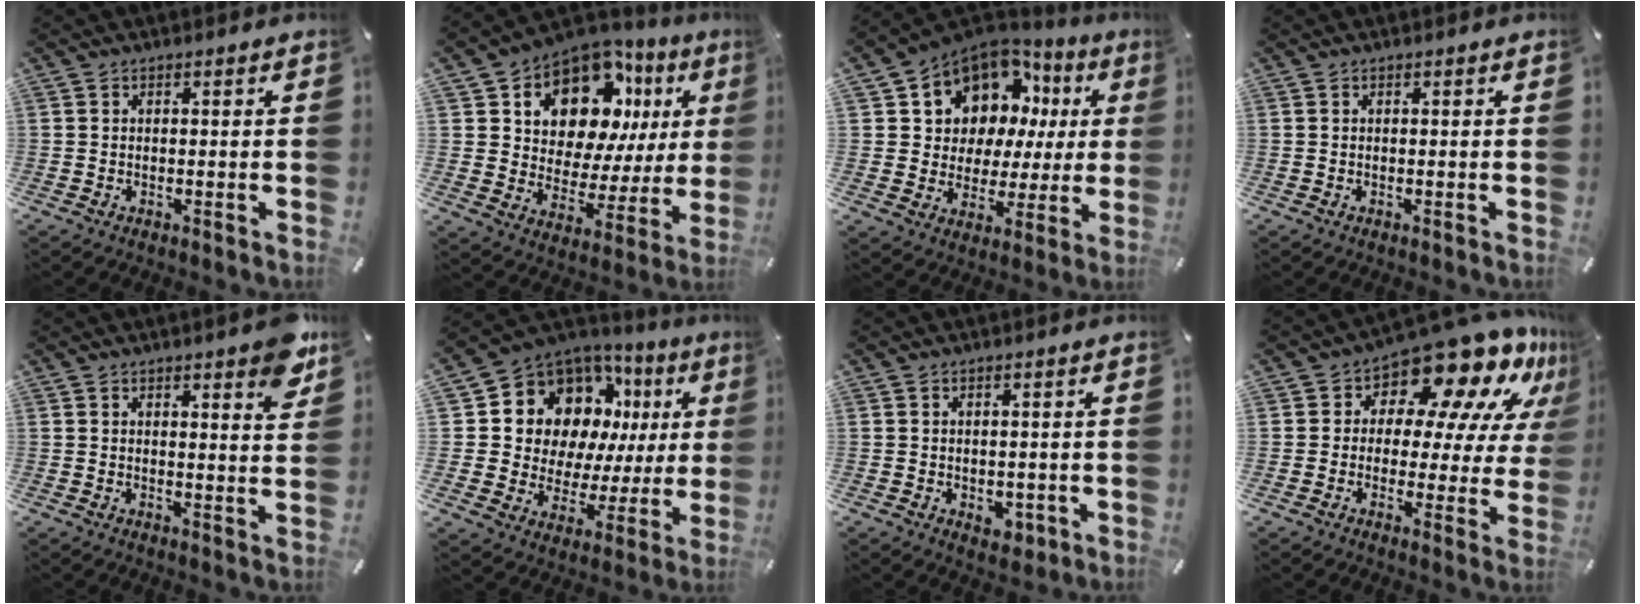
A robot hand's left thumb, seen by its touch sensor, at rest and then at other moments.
{"total": 13.7, "force": [8.3, 8.9, 6.3], "torque": [-0.106, -0.066, 0.148]}
{"total": 10.9, "force": [6.9, 8.3, 1.6], "torque": [-0.049, -0.065, 0.133]}
{"total": 0.0}
{"total": 5.7, "force": [4.0, 1.8, 3.7], "torque": [-0.049, -0.022, 0.066]}
{"total": 13.6, "force": [7.0, 10.3, 5.5], "torque": [-0.100, -0.068, 0.137]}
{"total": 3.5, "force": [-1.1, 2.6, 2.0], "torque": [-0.021, 0.003, -0.017]}
{"total": 14.6, "force": [11.2, 6.1, 6.9], "torque": [-0.102, -0.105, 0.187]}